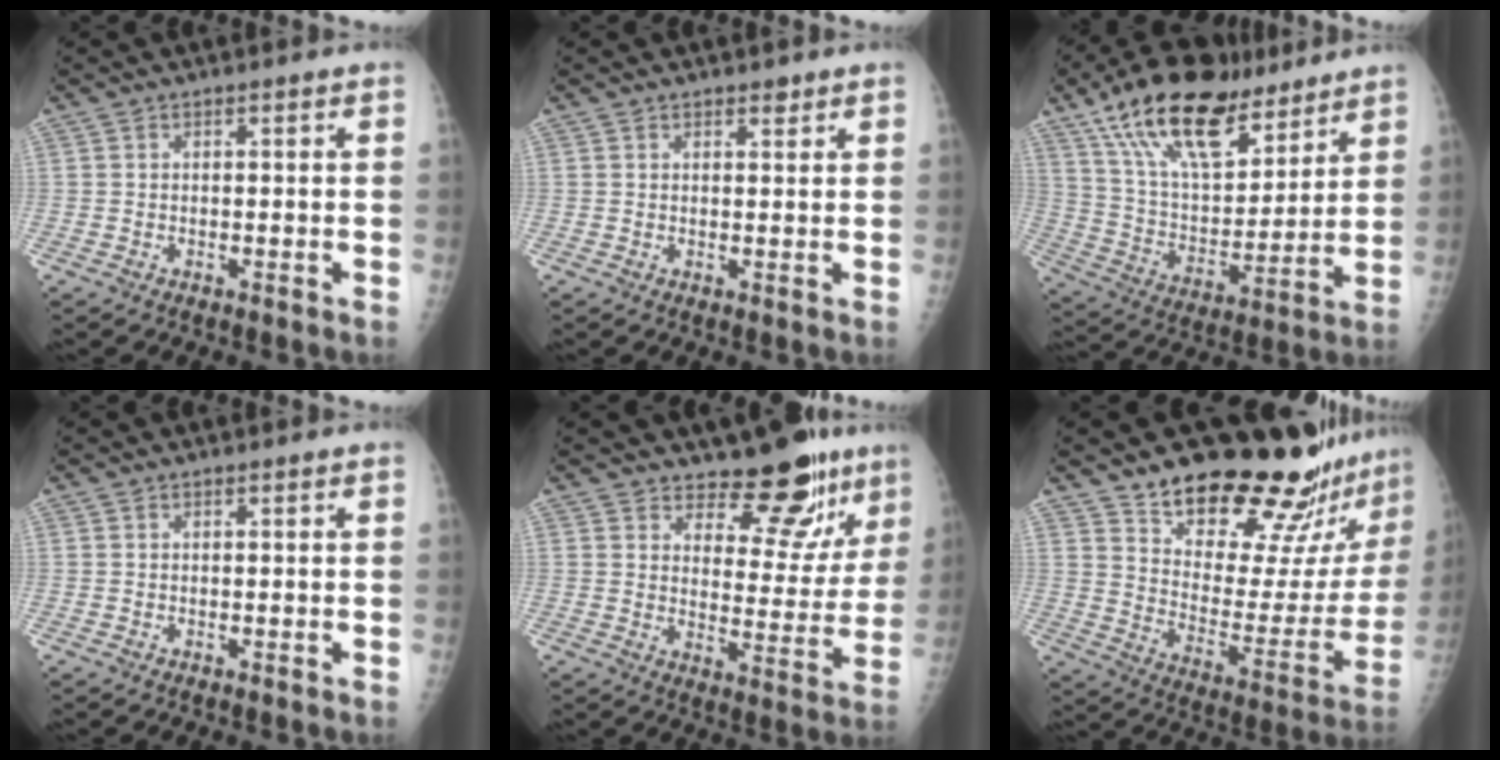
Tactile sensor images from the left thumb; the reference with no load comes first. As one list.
[{"total": 1.4, "force": [1.1, 0.7, 0.6], "torque": [0.000, -0.007, 0.014]}, {"total": 23.2, "force": [15.5, 10.2, 13.9], "torque": [-0.209, -0.044, 0.276]}, {"total": 0.0}, {"total": 12.4, "force": [9.9, 5.1, 5.5], "torque": [-0.032, -0.085, 0.136]}, {"total": 25.2, "force": [21.3, 6.5, 11.8], "torque": [-0.130, -0.154, 0.298]}]